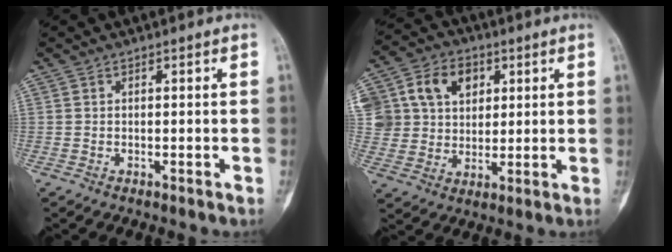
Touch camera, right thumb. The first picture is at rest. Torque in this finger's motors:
{"motor_torque": [1.26, 2.75, 1.06, -0.21, 0.20]}